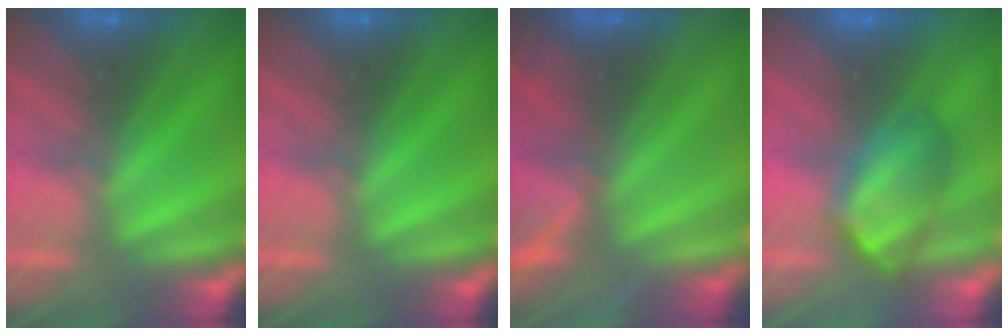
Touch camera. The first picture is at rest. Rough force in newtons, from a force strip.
{"total": 0.0}
{"total": 5.3}
{"total": 5.0}